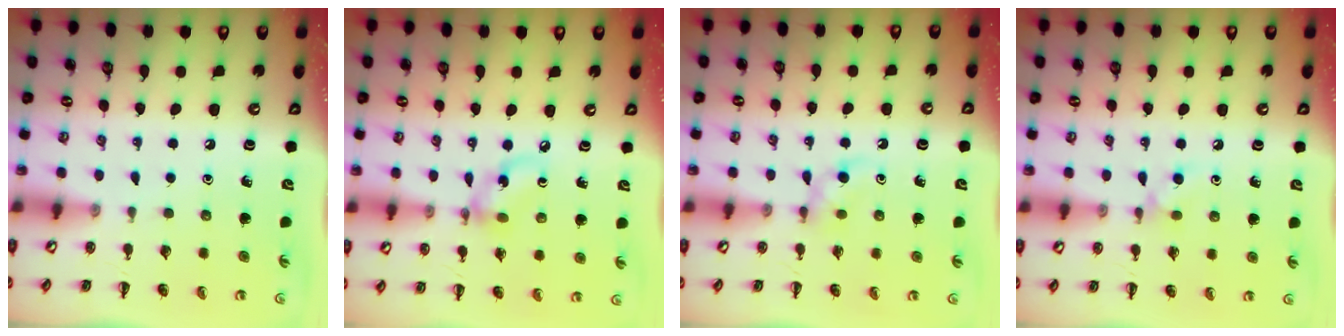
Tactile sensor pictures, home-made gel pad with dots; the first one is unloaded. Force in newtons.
{"total": 7.1, "press": 7.0, "slide": 0.6}
{"total": 3.9, "press": 3.7, "slide": 1.1}
{"total": 4.6, "press": 4.3, "slide": 1.6}